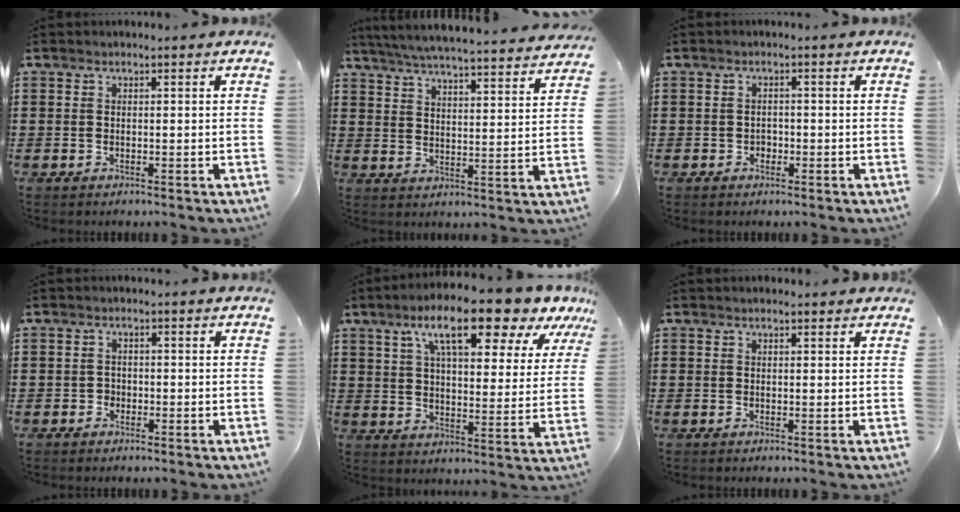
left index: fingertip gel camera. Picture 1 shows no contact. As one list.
[{"total": 5.5, "force": [5.3, -0.6, 1.6], "torque": [-0.054, -0.040, 0.088]}, {"total": 1.0, "force": [-0.4, 0.9, 0.1], "torque": [-0.007, 0.003, -0.012]}, {"total": 1.1, "force": [-0.5, 1.0, 0.0], "torque": [-0.005, 0.003, -0.013]}, {"total": 13.7, "force": [9.4, 2.9, 9.6], "torque": [-0.172, -0.032, 0.153]}, {"total": 1.0, "force": [0.8, 0.3, 0.5], "torque": [-0.012, 0.003, 0.013]}]